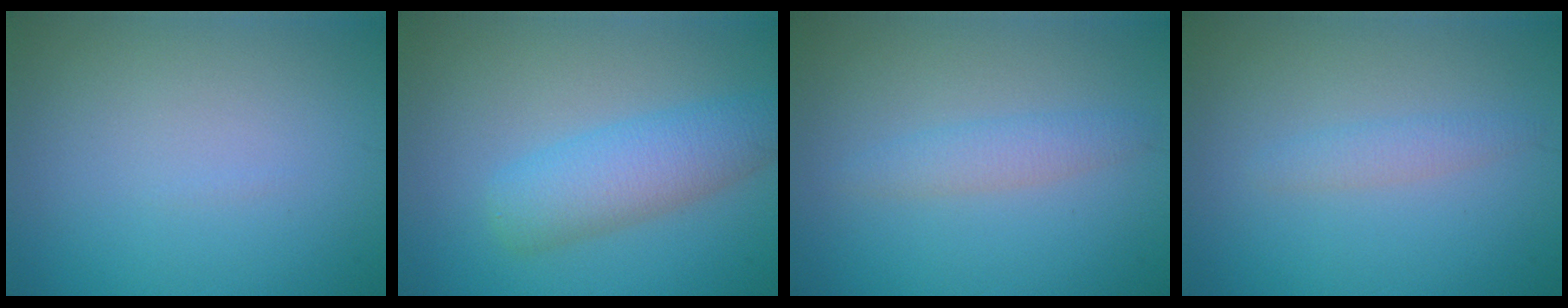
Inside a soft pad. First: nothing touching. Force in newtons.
{"total": 4.9, "press": 4.9, "slide": 0.1}
{"total": 2.0, "press": 2.0, "slide": 0.0}
{"total": 1.4, "press": 1.4, "slide": 0.1}